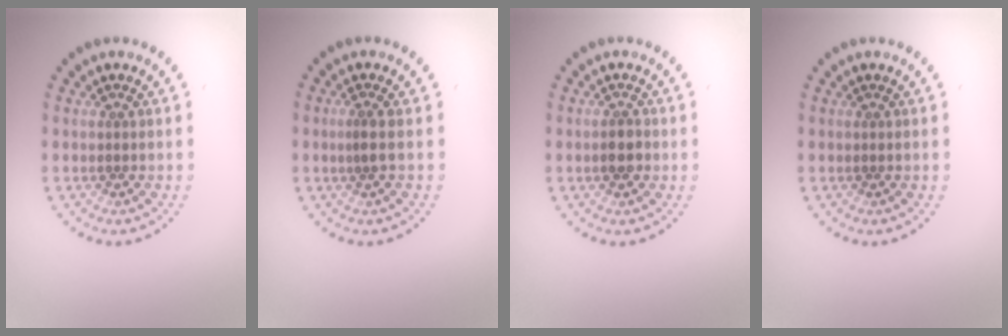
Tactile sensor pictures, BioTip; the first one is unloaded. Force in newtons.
{"total": 1.0, "press": 0.7, "slide": 0.7}
{"total": 1.7, "press": 1.7, "slide": 0.5}
{"total": 0.0}